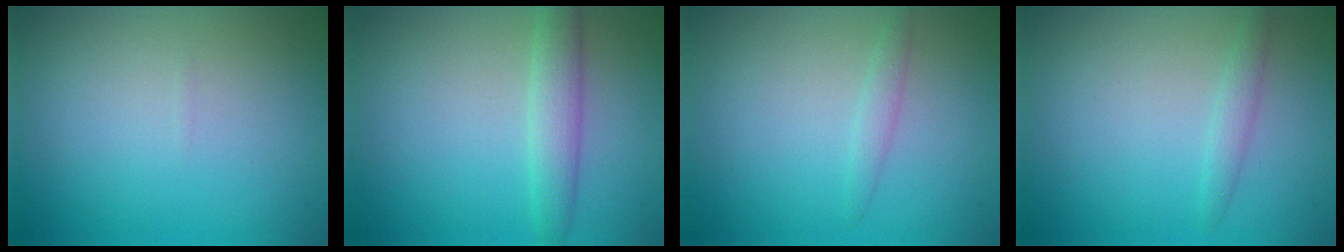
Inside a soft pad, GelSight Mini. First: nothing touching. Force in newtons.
{"total": 2.7, "press": 2.7, "slide": 0.1}
{"total": 1.0, "press": 1.0, "slide": 0.1}
{"total": 1.3, "press": 1.3, "slide": 0.0}